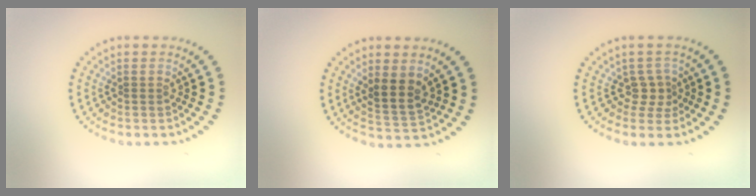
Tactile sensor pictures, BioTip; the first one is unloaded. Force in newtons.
{"total": 2.9, "press": 2.6, "slide": 1.4}
{"total": 1.9, "press": 1.3, "slide": 1.3}